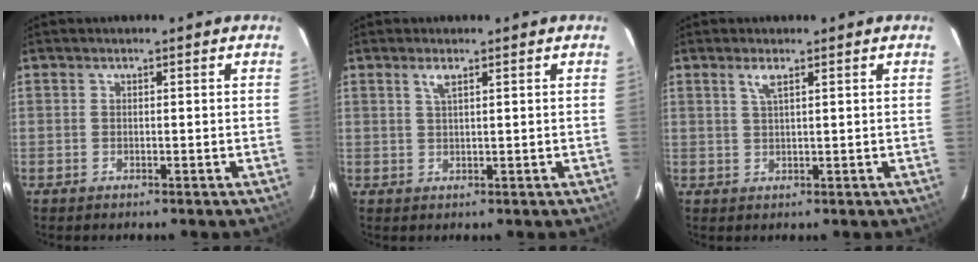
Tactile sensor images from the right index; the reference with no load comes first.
{"total": 1.8, "force": [1.0, 0.3, 1.5], "torque": [-0.029, 0.003, 0.019]}
{"total": 2.1, "force": [1.2, 0.2, 1.7], "torque": [-0.034, 0.002, 0.022]}